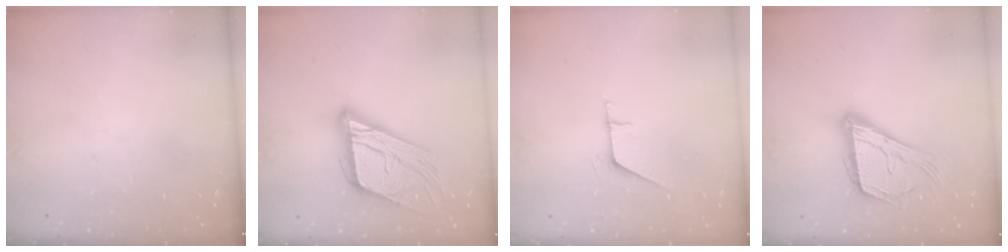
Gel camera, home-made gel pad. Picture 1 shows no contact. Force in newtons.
{"total": 21.2, "press": 21.0, "slide": 2.9}
{"total": 5.8, "press": 5.8, "slide": 0.6}
{"total": 19.0, "press": 18.8, "slide": 3.0}